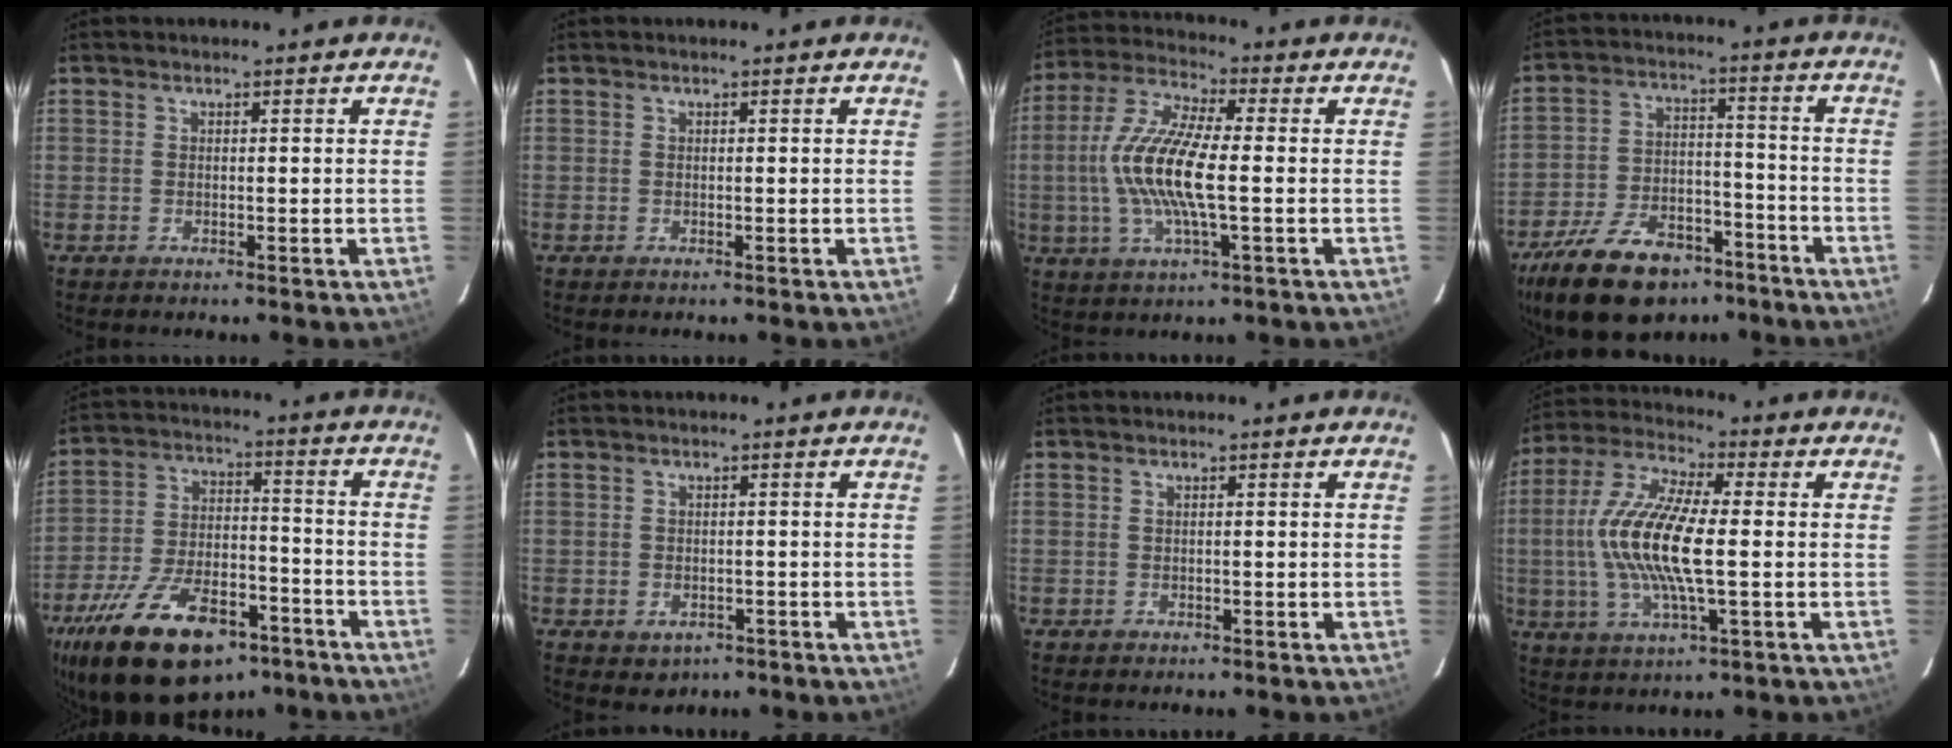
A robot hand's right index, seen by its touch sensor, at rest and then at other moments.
{"total": 0.0}
{"total": 13.9, "force": [-1.1, 3.2, 13.5], "torque": [-0.277, 0.003, -0.028]}
{"total": 20.3, "force": [-14.1, 10.4, 10.3], "torque": [-0.224, 0.001, -0.221]}
{"total": 24.4, "force": [-16.1, 11.2, 14.4], "torque": [-0.287, -0.017, -0.249]}
{"total": 3.4, "force": [-1.4, 2.9, 1.2], "torque": [-0.029, 0.000, -0.008]}
{"total": 0.7, "force": [-0.4, 0.5, 0.1], "torque": [0.001, 0.000, -0.005]}
{"total": 15.3, "force": [-0.6, 3.9, 14.8], "torque": [-0.303, 0.003, -0.019]}